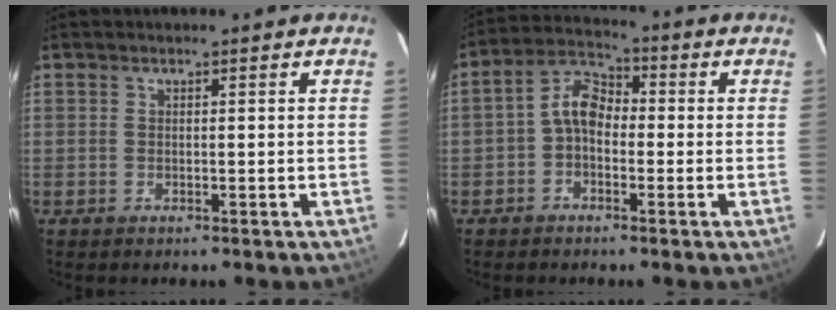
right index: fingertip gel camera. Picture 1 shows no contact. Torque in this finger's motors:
{"motor_torque": [1.08, -0.20, 0.32, 0.08]}